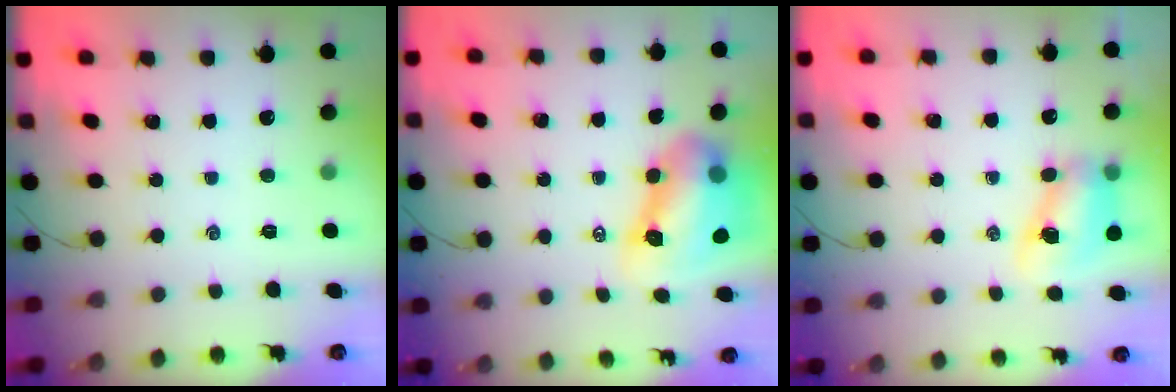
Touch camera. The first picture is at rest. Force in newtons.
{"total": 11.9, "press": 11.4, "slide": 3.4}
{"total": 8.2, "press": 8.1, "slide": 1.0}